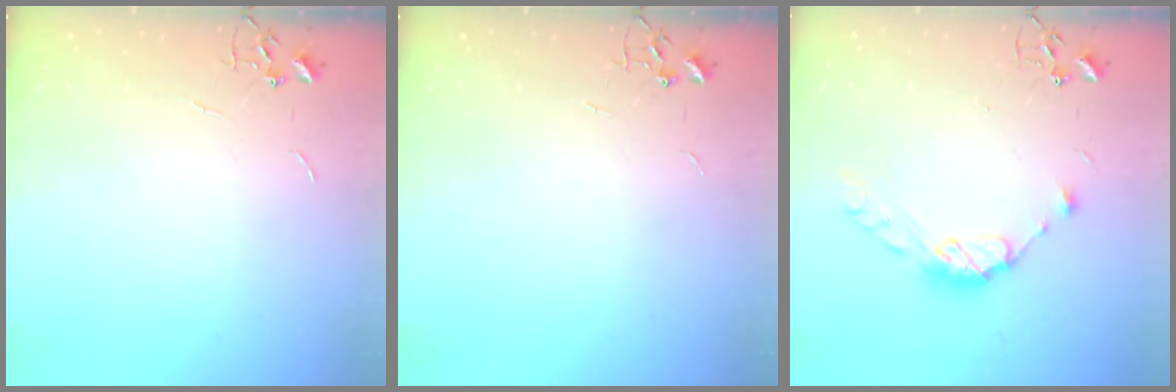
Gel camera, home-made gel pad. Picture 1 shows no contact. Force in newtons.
{"total": 0.0}
{"total": 10.4, "press": 10.4, "slide": 0.9}